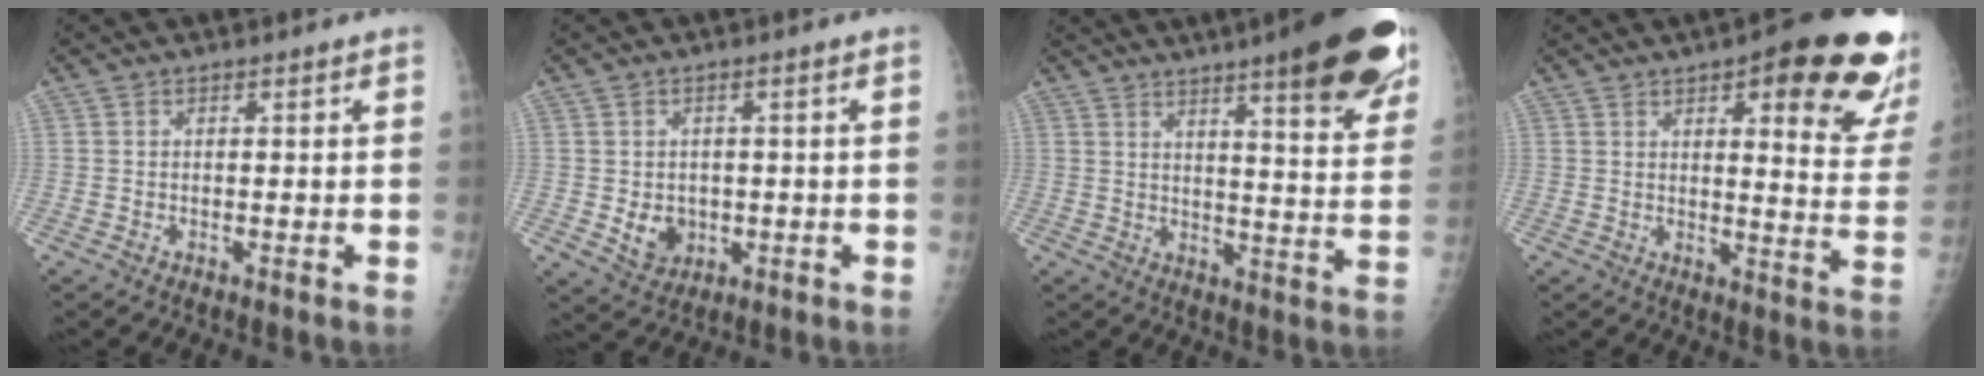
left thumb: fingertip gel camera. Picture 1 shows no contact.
{"total": 5.2, "force": [-0.7, 4.3, 2.8], "torque": [-0.024, -0.002, 0.002]}
{"total": 20.9, "force": [13.1, 3.8, 15.7], "torque": [-0.188, -0.053, 0.171]}
{"total": 21.6, "force": [11.5, 6.1, 17.2], "torque": [-0.178, -0.047, 0.137]}